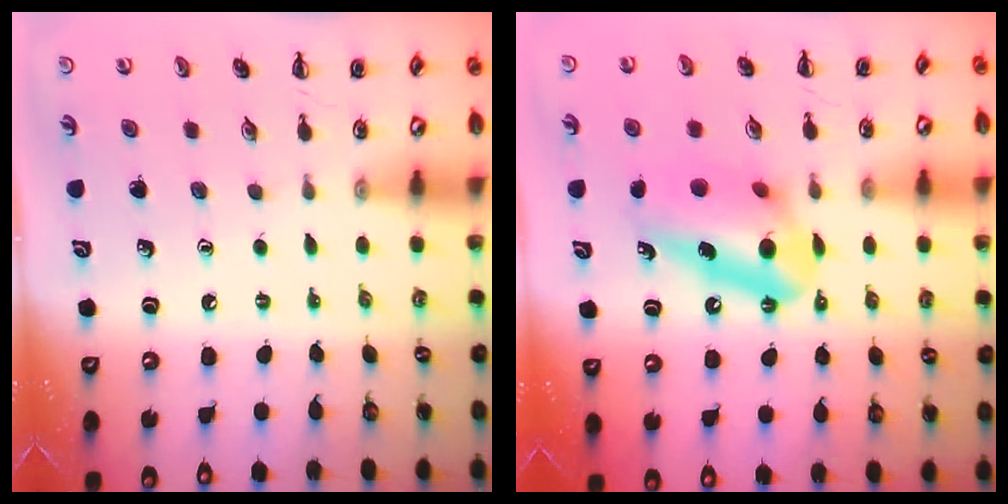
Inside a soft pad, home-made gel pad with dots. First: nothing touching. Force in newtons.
{"total": 11.5, "press": 11.4, "slide": 1.6}